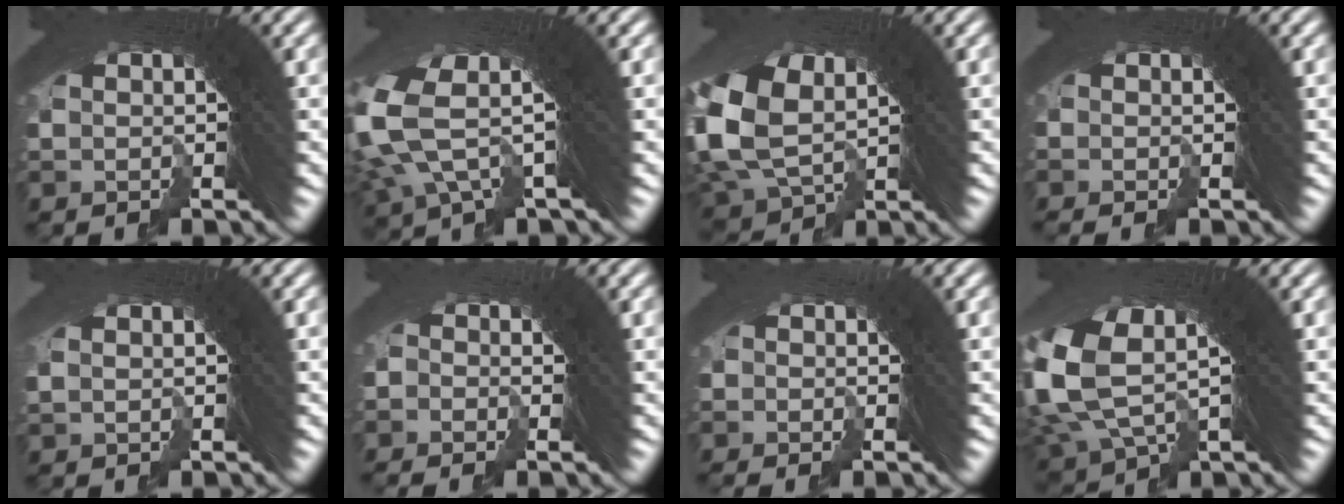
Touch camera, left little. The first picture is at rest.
{"total": 8.6, "force": [2.2, 4.8, 6.8], "torque": [-0.161, -0.002, 0.034]}
{"total": 6.7, "force": [-0.3, 5.1, 4.3], "torque": [-0.117, -0.036, 0.016]}
{"total": 4.8, "force": [-1.2, -3.8, -2.8], "torque": [0.072, 0.001, -0.012]}
{"total": 0.5, "force": [0.4, -0.3, 0.2], "torque": [0.010, 0.007, 0.010]}
{"total": 1.7, "force": [-1.5, -0.1, -0.9], "torque": [0.030, 0.013, -0.034]}
{"total": 1.4, "force": [-1.0, -0.5, -0.8], "torque": [0.021, 0.008, -0.021]}
{"total": 10.9, "force": [2.6, 7.5, 7.5], "torque": [-0.172, -0.003, 0.040]}